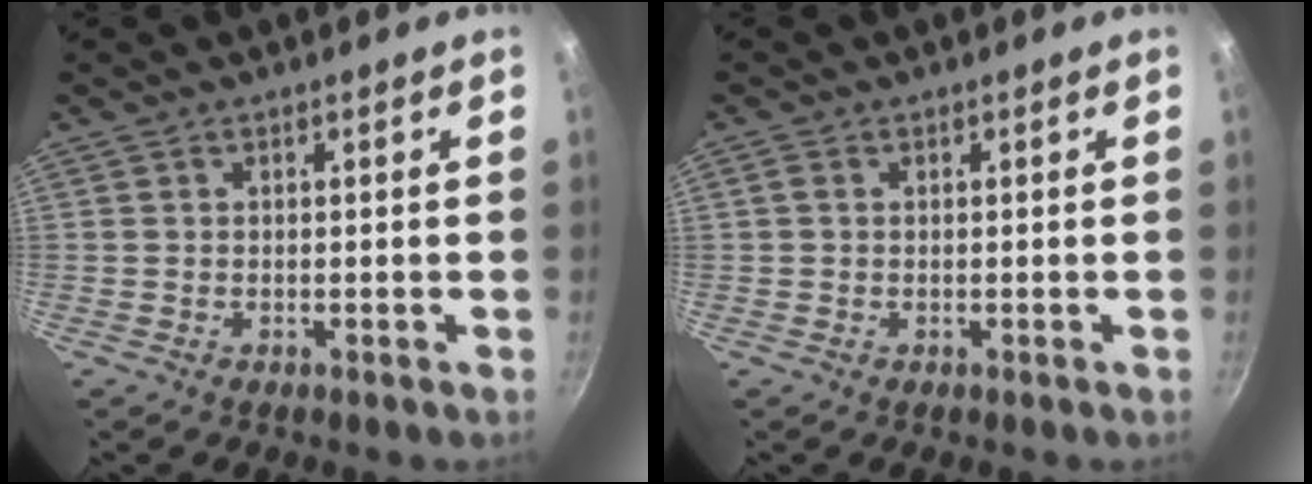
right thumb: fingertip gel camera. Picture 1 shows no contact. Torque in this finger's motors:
{"motor_torque": [0.21, -0.29, -0.48, 0.21, 0.05]}